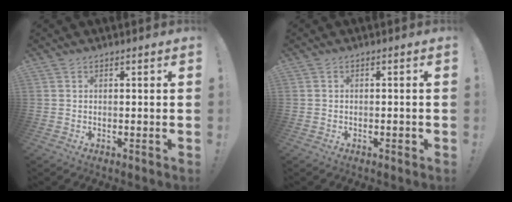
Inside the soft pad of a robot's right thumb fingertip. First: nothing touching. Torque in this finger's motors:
{"motor_torque": [-0.19, 0.23, 0.03, -0.10, -0.03]}